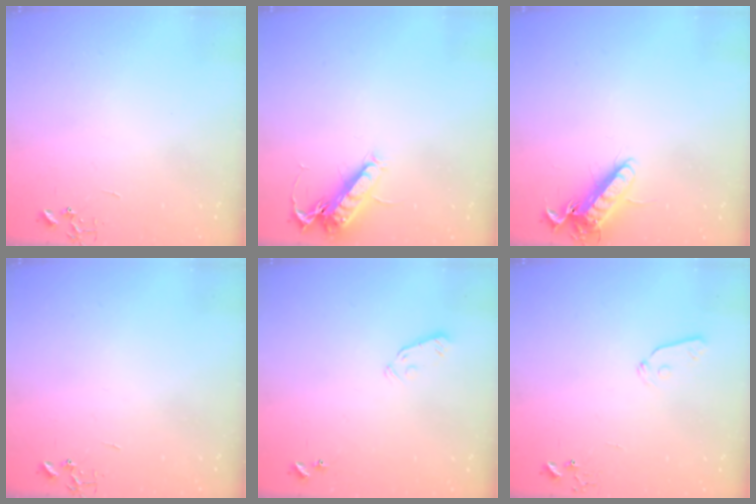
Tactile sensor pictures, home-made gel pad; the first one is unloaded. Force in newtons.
{"total": 13.8, "press": 13.8, "slide": 1.2}
{"total": 13.3, "press": 13.2, "slide": 1.8}
{"total": 0.0}
{"total": 4.1, "press": 4.0, "slide": 0.7}
{"total": 6.0, "press": 5.9, "slide": 0.9}